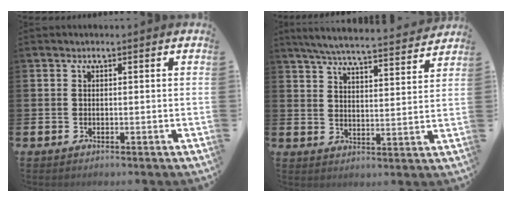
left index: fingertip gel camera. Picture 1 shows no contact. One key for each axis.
{"total": 6.3, "fx": 6.0, "fy": 0.4, "fz": 1.8, "tx": -0.052, "ty": -0.043, "tz": 0.104}